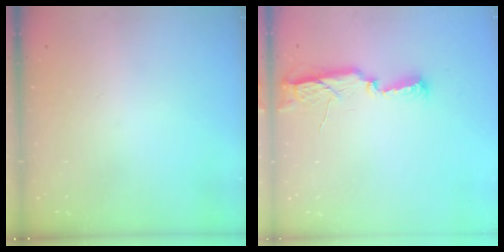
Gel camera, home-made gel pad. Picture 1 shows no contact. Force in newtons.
{"total": 9.5, "press": 8.0, "slide": 5.2}